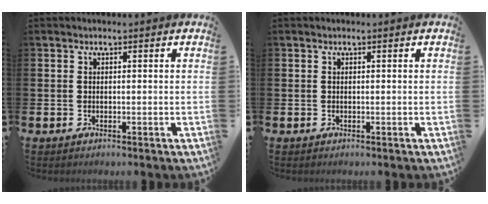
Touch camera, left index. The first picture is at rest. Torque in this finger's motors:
{"motor_torque": [0.00, 0.00, 0.00, 0.00]}